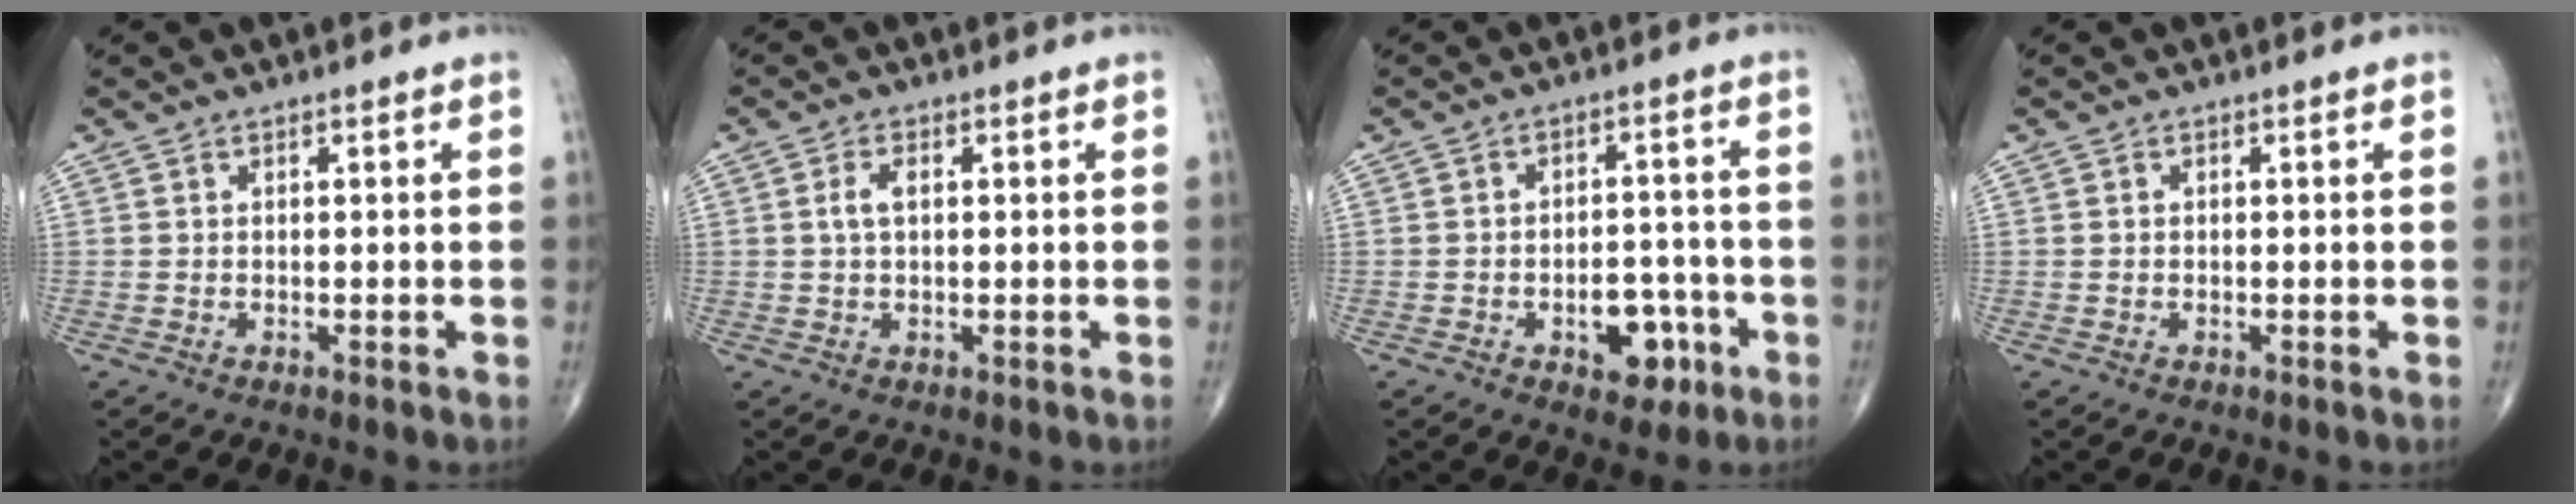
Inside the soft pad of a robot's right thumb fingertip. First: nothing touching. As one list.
[{"total": 2.7, "force": [0.5, 1.4, 2.3], "torque": [-0.051, 0.007, 0.009]}, {"total": 7.9, "force": [-3.3, 4.9, 5.2], "torque": [-0.039, 0.032, -0.038]}, {"total": 0.0}]